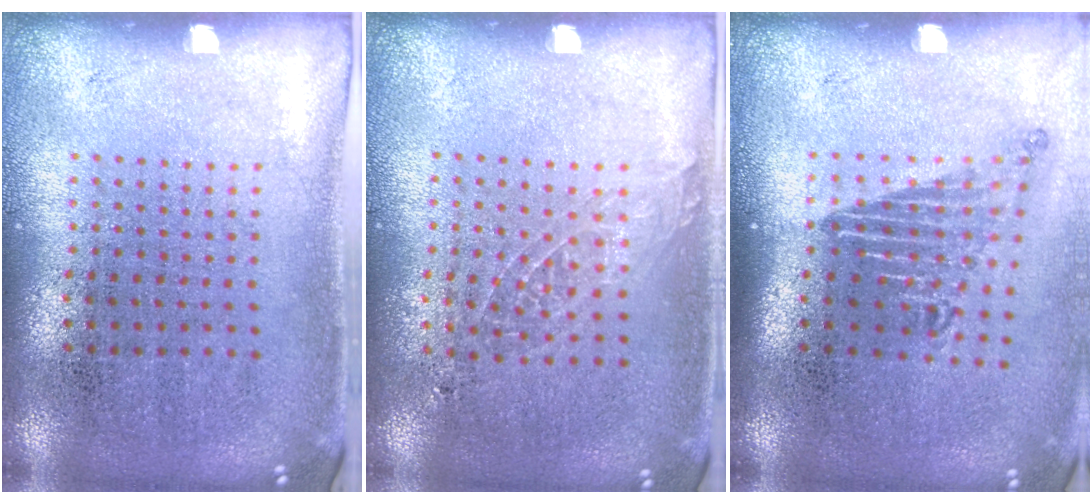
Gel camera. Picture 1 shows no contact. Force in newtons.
{"total": 0.9, "press": 0.9, "slide": 0.2}
{"total": 1.6, "press": 1.1, "slide": 1.2}